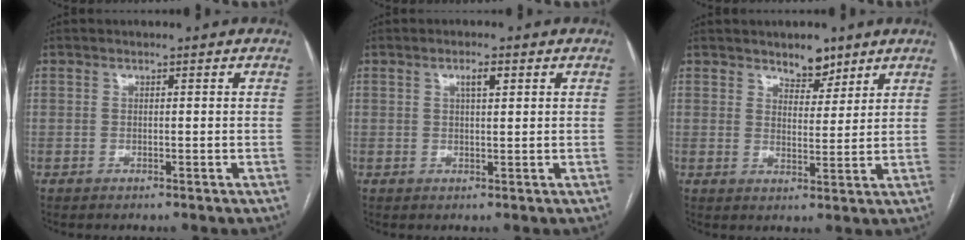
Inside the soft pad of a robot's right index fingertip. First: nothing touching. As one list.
[{"total": 2.2, "force": [1.0, 0.5, 1.9], "torque": [-0.033, 0.002, 0.016]}, {"total": 4.6, "force": [3.6, 2.2, 1.8], "torque": [-0.021, -0.004, 0.059]}]